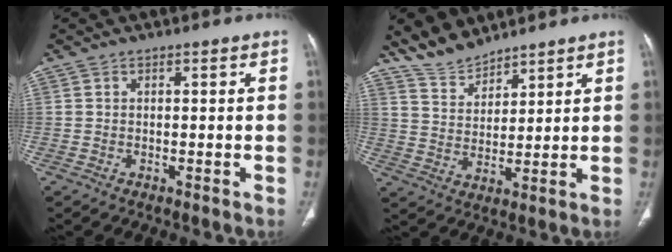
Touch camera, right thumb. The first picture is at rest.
{"total": 7.1, "force": [6.6, 2.1, 1.4], "torque": [-0.016, -0.034, 0.140]}